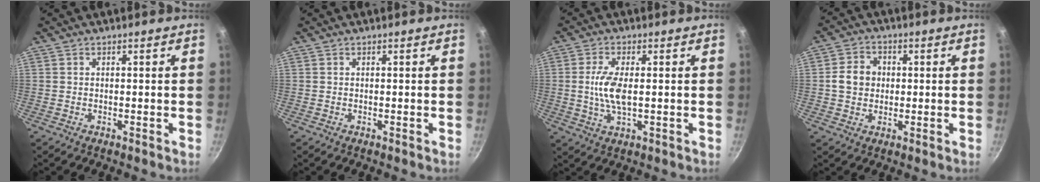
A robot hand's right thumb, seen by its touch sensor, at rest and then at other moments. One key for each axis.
{"total": 0.0}
{"total": 7.1, "fx": 0.2, "fy": 2.9, "fz": 6.5, "tx": -0.137, "ty": -0.001, "tz": 0.001}
{"total": 6.4, "fx": 0.3, "fy": 5.5, "fz": 3.2, "tx": -0.033, "ty": 0.011, "tz": -0.004}